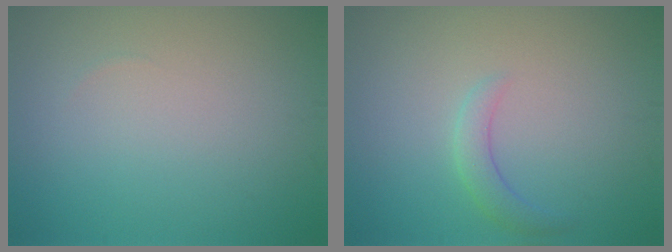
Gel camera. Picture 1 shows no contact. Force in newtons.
{"total": 1.9, "press": 1.9, "slide": 0.1}